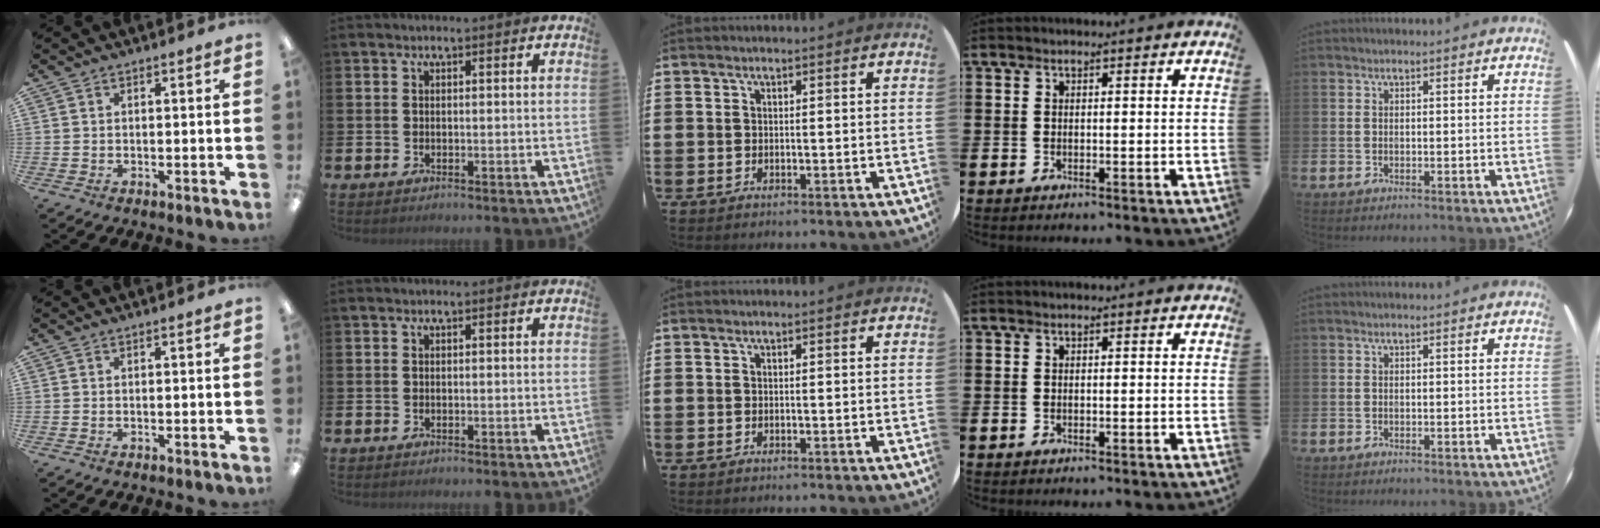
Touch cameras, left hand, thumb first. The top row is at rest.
{}